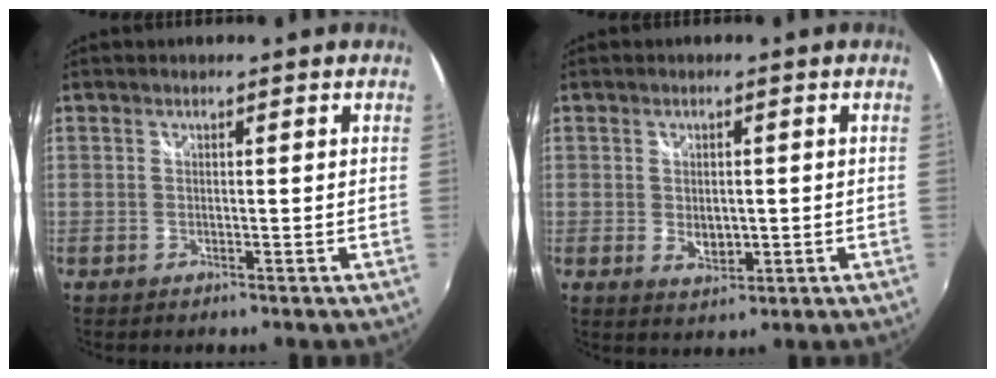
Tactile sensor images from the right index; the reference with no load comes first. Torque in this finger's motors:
{"motor_torque": [0.01, 0.05, 0.01, 0.00]}